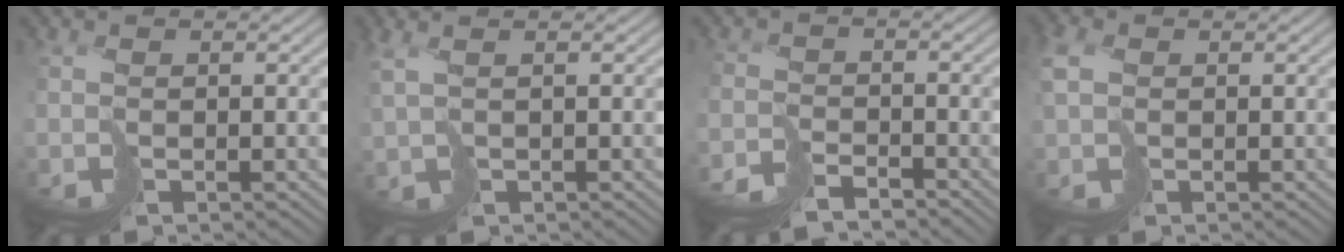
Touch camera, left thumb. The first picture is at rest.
{"total": 2.9, "force": [1.5, 0.7, 2.3], "torque": [-0.064, -0.003, 0.036]}
{"total": 4.0, "force": [-4.0, 0.4, 0.7], "torque": [-0.002, 0.000, -0.078]}
{"total": 2.8, "force": [0.6, 2.1, 1.7], "torque": [-0.050, 0.001, 0.005]}